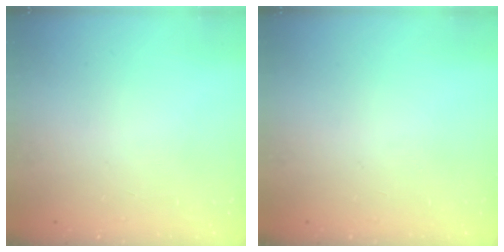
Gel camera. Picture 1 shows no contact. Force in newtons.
{"total": 0.0}